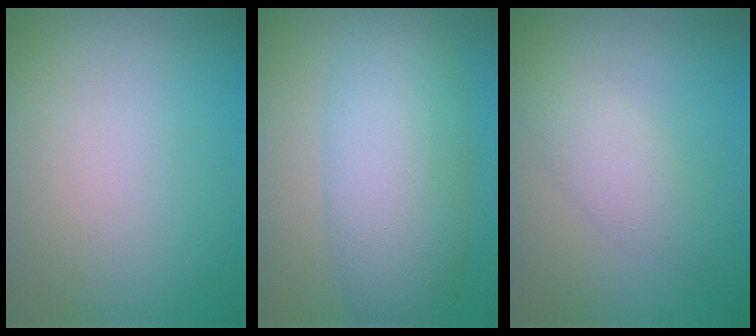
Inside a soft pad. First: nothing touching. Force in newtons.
{"total": 7.4, "press": 7.4, "slide": 0.2}
{"total": 2.2, "press": 2.2, "slide": 0.0}